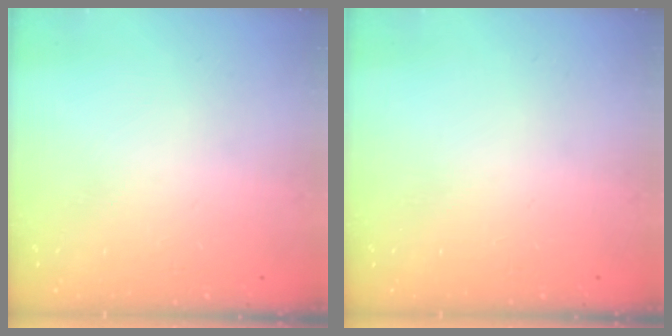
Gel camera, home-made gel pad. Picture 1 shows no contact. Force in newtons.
{"total": 0.0}